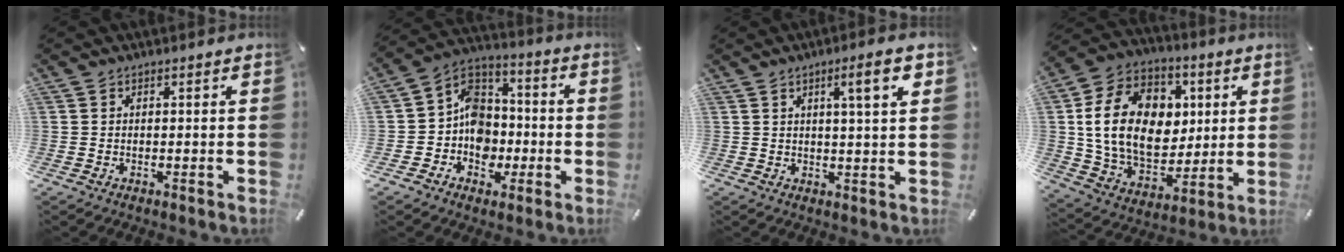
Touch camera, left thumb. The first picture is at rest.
{"total": 10.2, "force": [-3.1, 9.4, 2.7], "torque": [-0.053, 0.018, -0.054]}
{"total": 8.0, "force": [3.5, 1.2, 7.1], "torque": [-0.111, -0.006, 0.050]}
{"total": 20.0, "force": [2.8, 15.5, 12.3], "torque": [-0.243, 0.000, 0.057]}